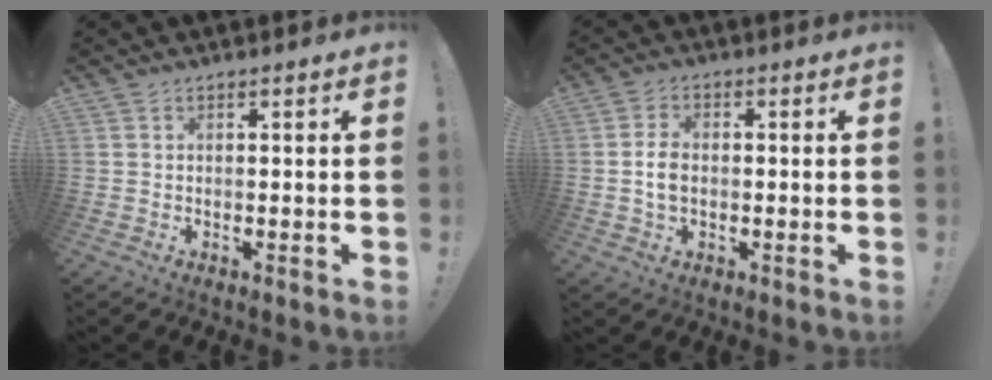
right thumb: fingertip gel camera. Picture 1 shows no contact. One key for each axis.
{"total": 5.1, "fx": -0.5, "fy": 3.3, "fz": 3.9, "tx": -0.067, "ty": 0.002, "tz": -0.011}